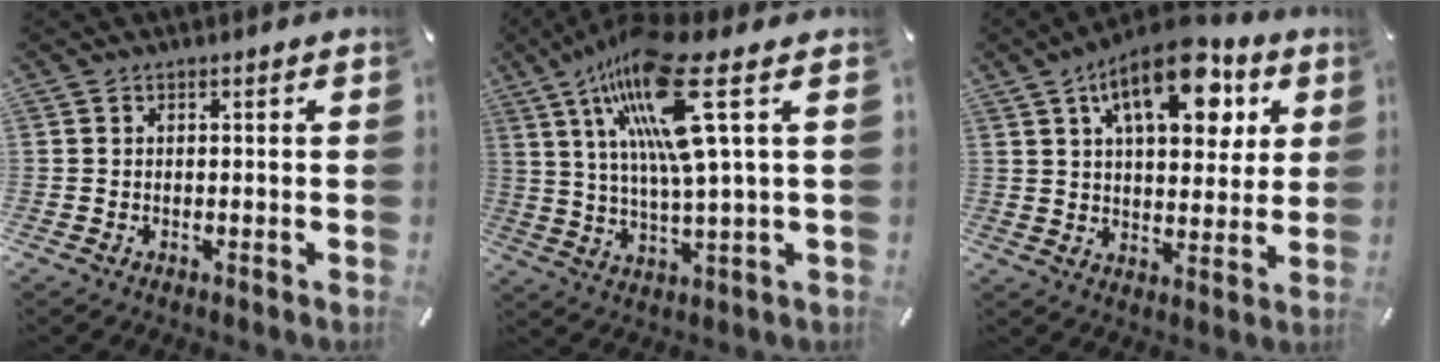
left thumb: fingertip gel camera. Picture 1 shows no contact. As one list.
[{"total": 18.3, "force": [8.1, 2.9, 16.1], "torque": [-0.328, -0.028, 0.118]}, {"total": 16.7, "force": [8.0, 8.5, 12.0], "torque": [-0.164, -0.026, 0.130]}]